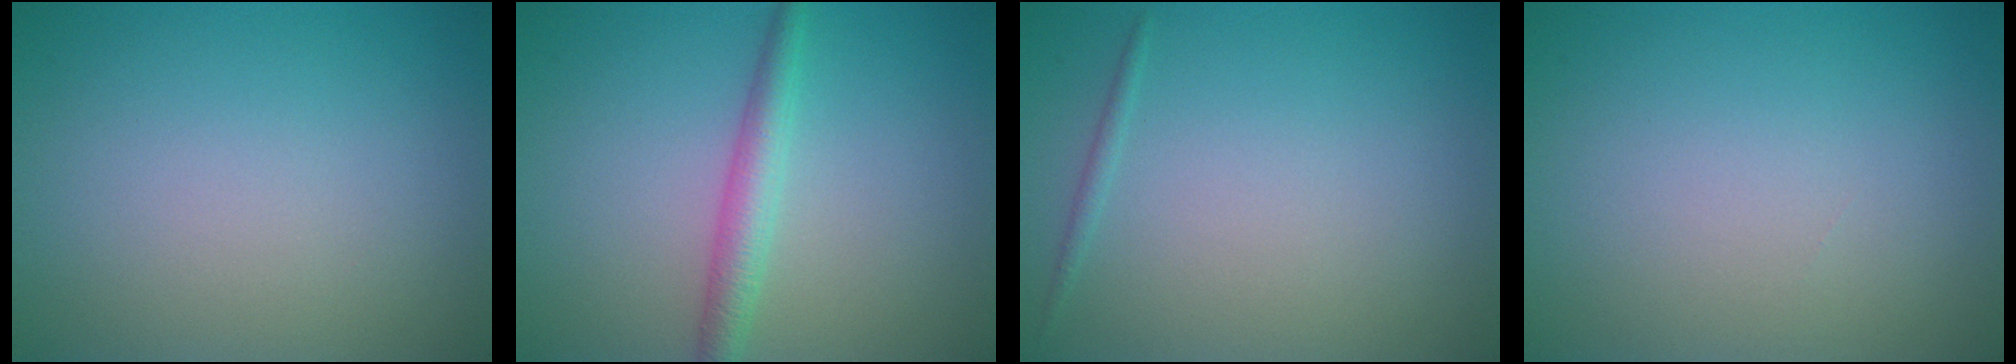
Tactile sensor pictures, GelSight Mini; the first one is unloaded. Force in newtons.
{"total": 2.7, "press": 2.7, "slide": 0.0}
{"total": 0.6, "press": 0.6, "slide": 0.1}
{"total": 0.0}